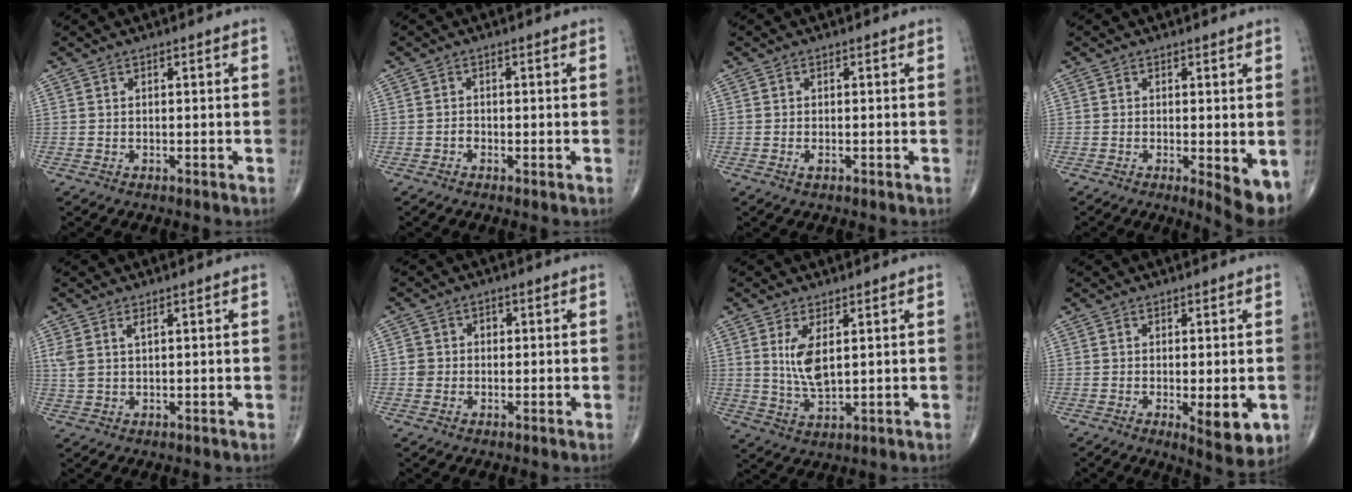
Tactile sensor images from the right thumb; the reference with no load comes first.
{"total": 0.8, "force": [-0.4, 0.5, 0.5], "torque": [-0.007, 0.002, -0.010]}
{"total": 0.8, "force": [-0.3, 0.4, 0.6], "torque": [-0.014, -0.001, -0.004]}
{"total": 5.9, "force": [-1.1, 1.8, 5.5], "torque": [-0.072, -0.016, -0.014]}
{"total": 3.2, "force": [1.4, 1.4, 2.5], "torque": [-0.063, 0.006, 0.036]}
{"total": 3.0, "force": [-0.1, 2.9, 0.7], "torque": [0.009, 0.010, -0.004]}
{"total": 6.5, "force": [1.7, 2.7, 5.7], "torque": [-0.111, -0.015, 0.043]}
{"total": 7.3, "force": [-1.8, 2.6, 6.6], "torque": [-0.081, -0.017, -0.021]}